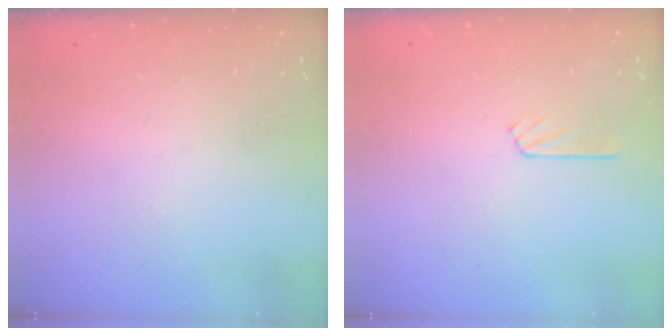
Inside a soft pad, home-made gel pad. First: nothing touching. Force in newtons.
{"total": 2.3, "press": 2.3, "slide": 0.2}